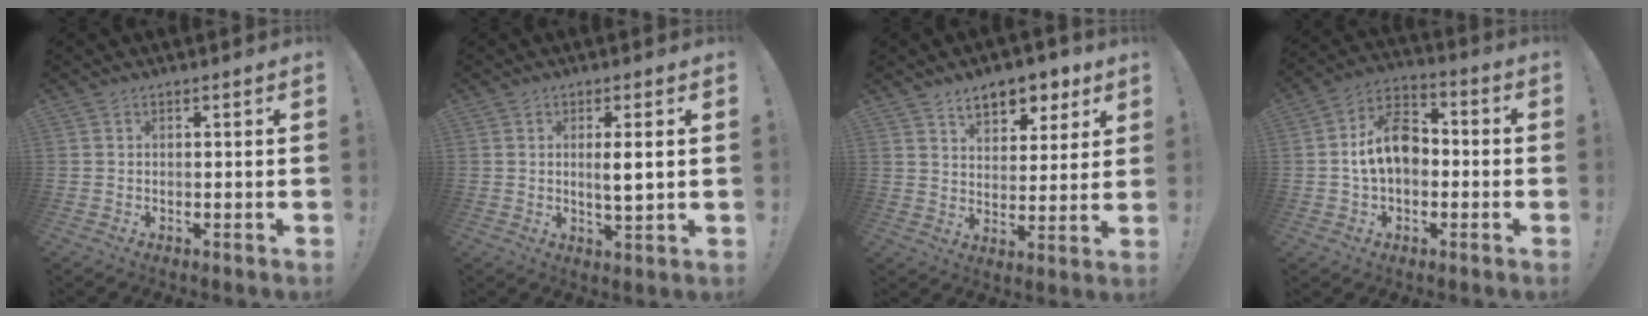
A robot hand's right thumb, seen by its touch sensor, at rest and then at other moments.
{"total": 4.3, "force": [0.8, 0.4, 4.2], "torque": [-0.063, -0.011, 0.008]}
{"total": 9.8, "force": [6.4, 5.7, 4.8], "torque": [-0.067, -0.034, 0.115]}
{"total": 13.1, "force": [-0.3, 8.9, 9.5], "torque": [-0.168, 0.022, -0.003]}